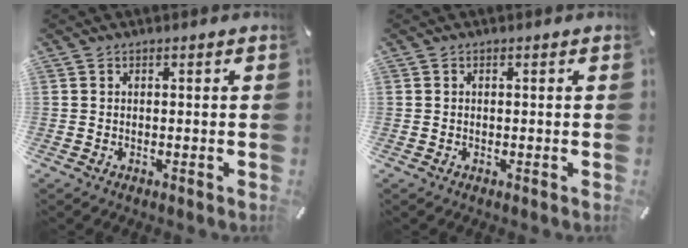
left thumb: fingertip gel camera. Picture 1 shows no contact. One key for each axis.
{"total": 0.0}